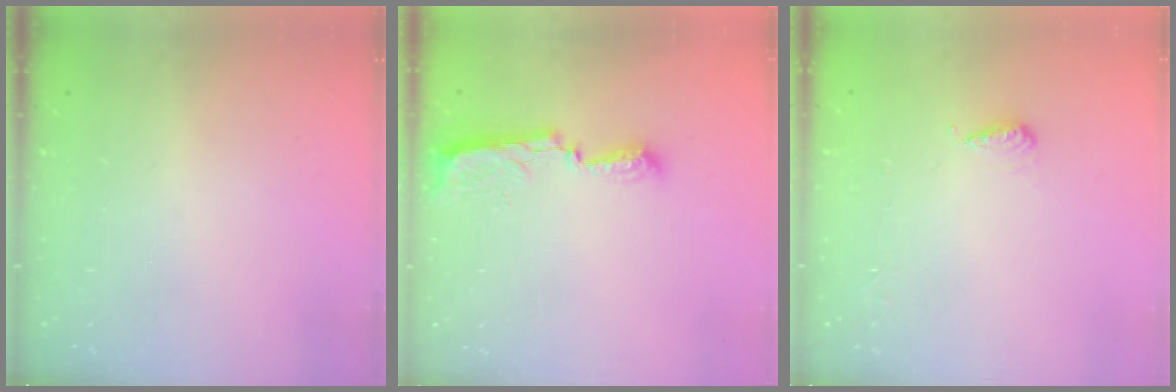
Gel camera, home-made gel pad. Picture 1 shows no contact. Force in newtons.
{"total": 7.8, "press": 7.8, "slide": 0.8}
{"total": 5.2, "press": 5.1, "slide": 0.9}